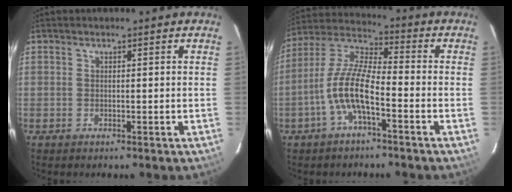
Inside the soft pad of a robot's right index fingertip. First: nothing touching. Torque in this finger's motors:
{"motor_torque": [1.66, -0.48, 0.90, 0.21]}